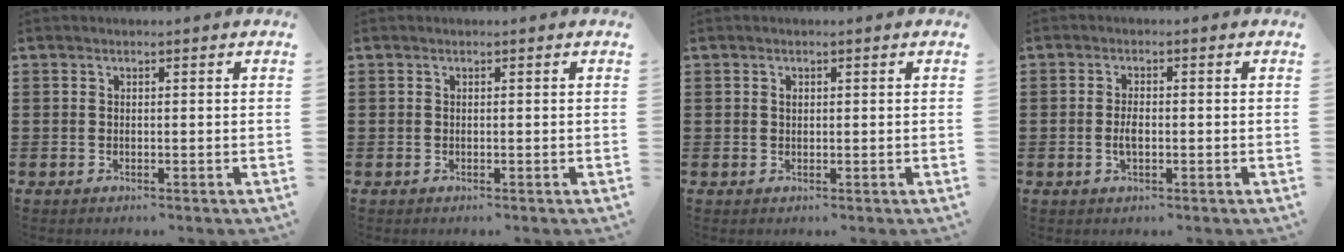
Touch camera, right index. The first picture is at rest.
{"total": 0.0}
{"total": 0.7, "force": [0.2, 0.5, 0.5], "torque": [-0.012, 0.001, 0.004]}
{"total": 2.5, "force": [-0.5, 1.1, 2.2], "torque": [-0.049, -0.001, -0.011]}